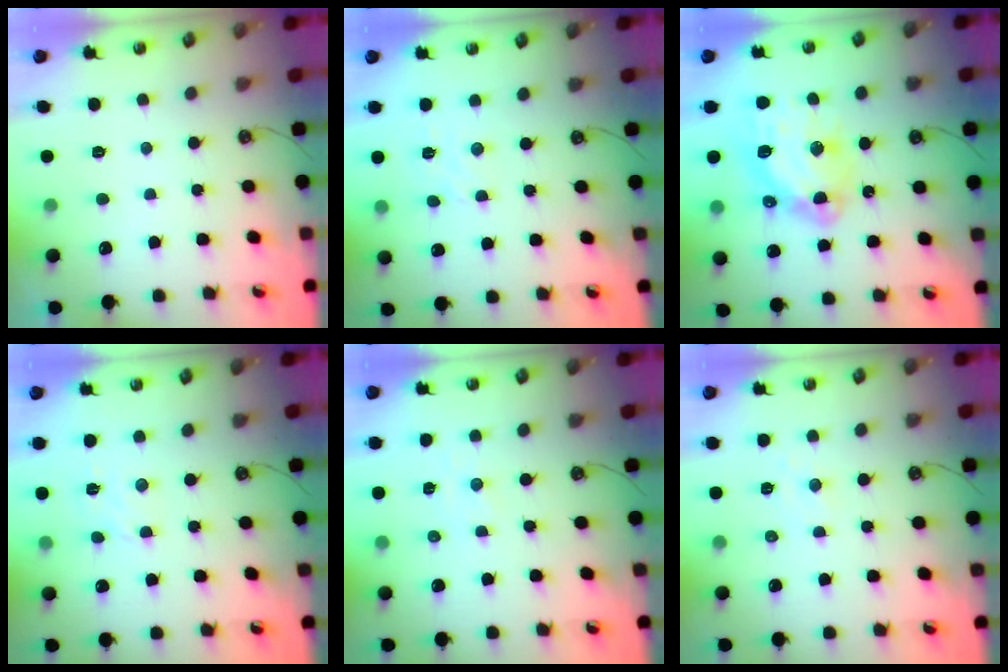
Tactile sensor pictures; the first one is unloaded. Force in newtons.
{"total": 1.5, "press": 1.4, "slide": 0.6}
{"total": 14.6, "press": 14.5, "slide": 1.5}
{"total": 2.9, "press": 2.8, "slide": 0.7}
{"total": 1.4, "press": 1.4, "slide": 0.4}
{"total": 4.8, "press": 4.7, "slide": 0.5}